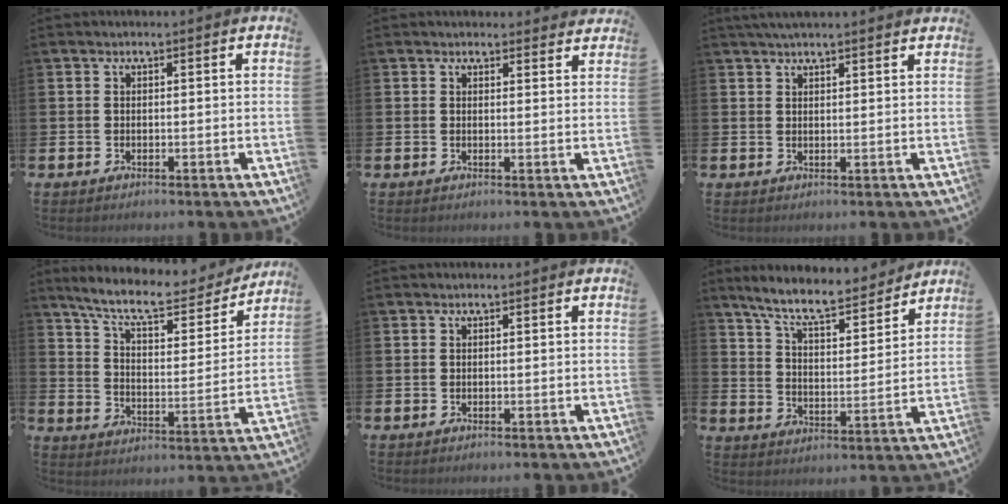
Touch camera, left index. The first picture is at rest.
{"total": 0.7, "force": [0.7, 0.3, 0.1], "torque": [0.009, -0.002, 0.010]}
{"total": 2.6, "force": [2.5, 0.1, 0.8], "torque": [-0.015, -0.006, 0.045]}
{"total": 9.6, "force": [8.5, 2.1, 3.9], "torque": [-0.098, -0.056, 0.143]}
{"total": 0.0}
{"total": 8.7, "force": [7.9, 1.5, 3.3], "torque": [-0.090, -0.051, 0.138]}